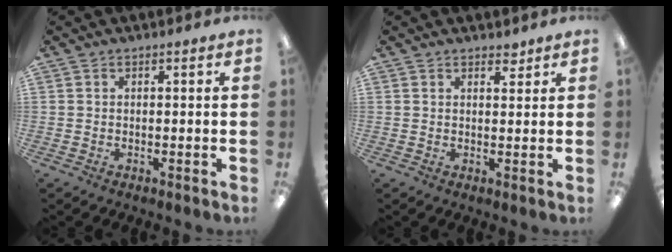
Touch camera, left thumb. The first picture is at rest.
{"total": 2.2, "force": [1.9, 0.9, 0.6], "torque": [0.004, -0.008, 0.032]}